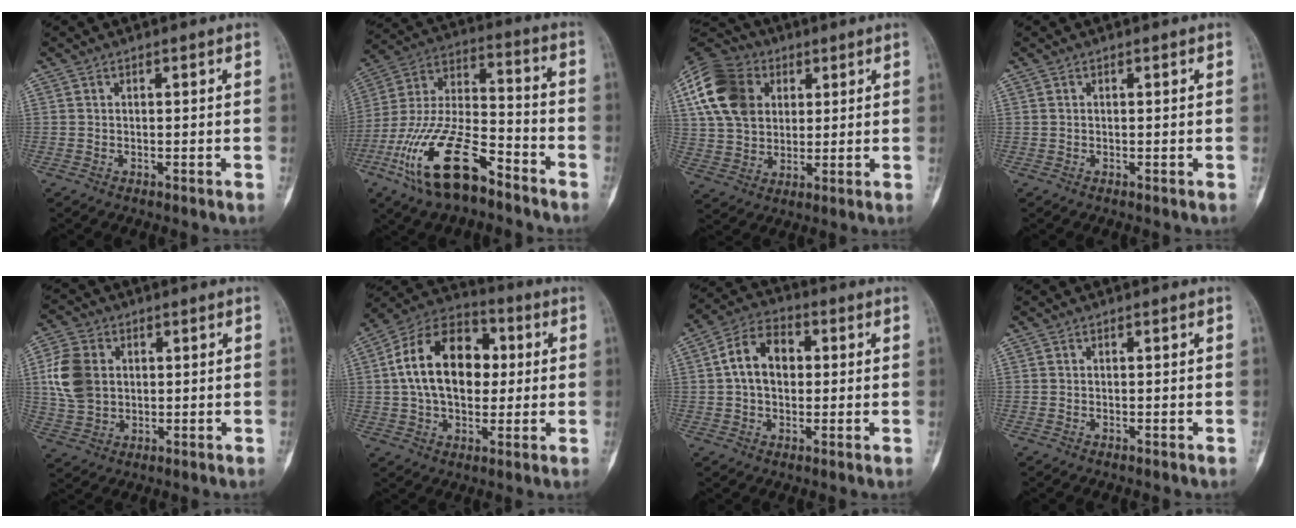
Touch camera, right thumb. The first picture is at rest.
{"total": 20.3, "force": [-11.9, 8.1, 14.3], "torque": [-0.289, 0.063, -0.224]}
{"total": 17.4, "force": [5.3, 13.3, 10.0], "torque": [-0.187, 0.011, 0.092]}
{"total": 0.0}
{"total": 10.0, "force": [1.5, 7.6, 6.2], "torque": [-0.120, 0.001, 0.031]}
{"total": 18.1, "force": [2.3, 11.9, 13.5], "torque": [-0.199, 0.022, 0.031]}
{"total": 9.4, "force": [1.1, 6.6, 6.7], "torque": [-0.096, 0.020, 0.012]}
{"total": 0.0}